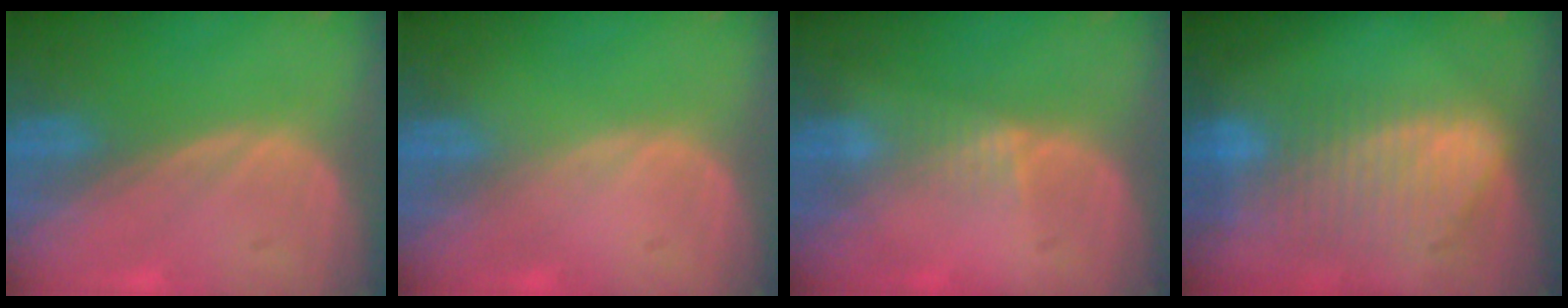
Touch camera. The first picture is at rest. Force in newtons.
{"total": 0.0}
{"total": 1.8, "press": 1.5, "slide": 1.0}
{"total": 9.3, "press": 8.1, "slide": 4.5}